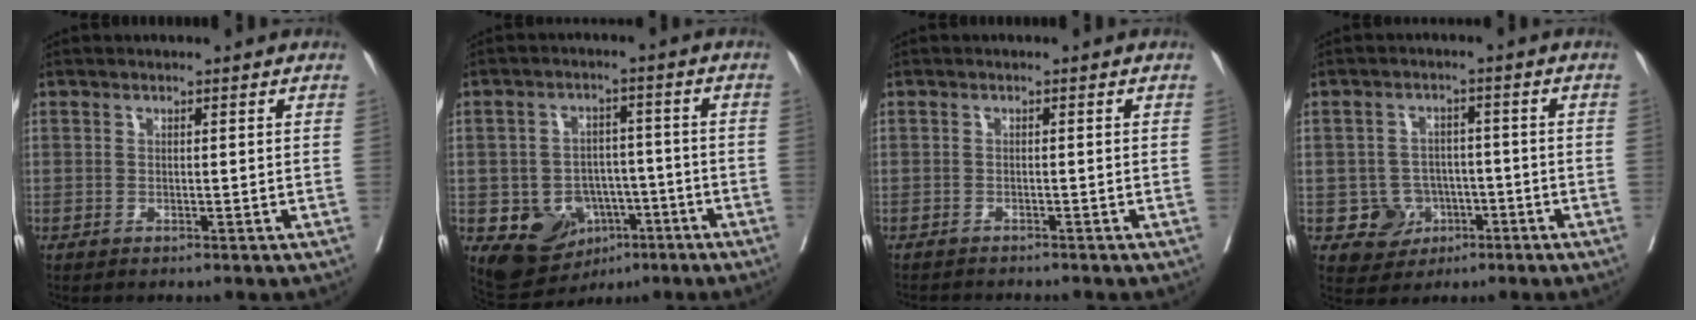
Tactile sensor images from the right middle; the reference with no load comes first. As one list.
[{"total": 9.2, "force": [-3.7, 7.5, 3.8], "torque": [-0.059, 0.017, -0.047]}, {"total": 3.0, "force": [-2.9, 0.2, 0.7], "torque": [-0.009, -0.009, -0.043]}, {"total": 5.4, "force": [-2.0, 5.0, 0.8], "torque": [-0.004, 0.012, -0.023]}]